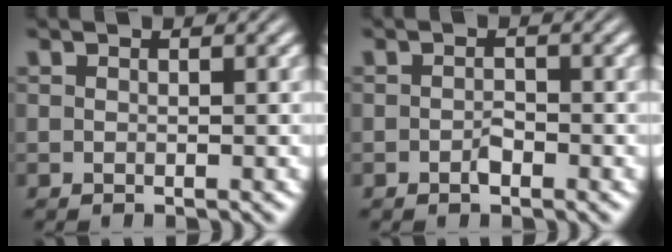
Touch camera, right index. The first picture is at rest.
{"total": 0.9, "force": [-0.8, -0.1, 0.5], "torque": [-0.001, -0.002, -0.013]}